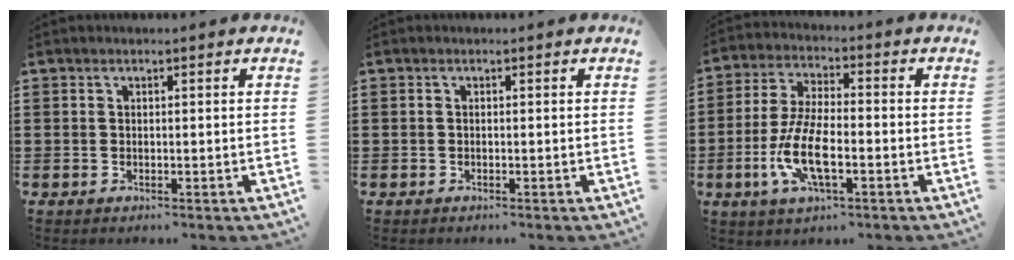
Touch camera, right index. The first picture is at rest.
{"total": 0.0}
{"total": 10.8, "force": [-3.5, 3.8, 9.4], "torque": [-0.222, -0.015, -0.071]}